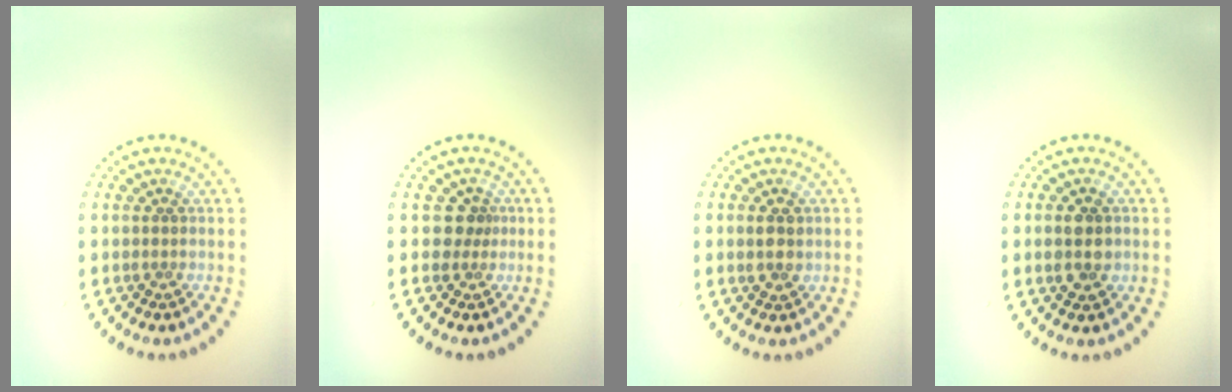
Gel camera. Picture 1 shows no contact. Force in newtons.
{"total": 1.7, "press": 1.2, "slide": 1.1}
{"total": 1.7, "press": 1.7, "slide": 0.4}
{"total": 2.9, "press": 2.9, "slide": 0.1}